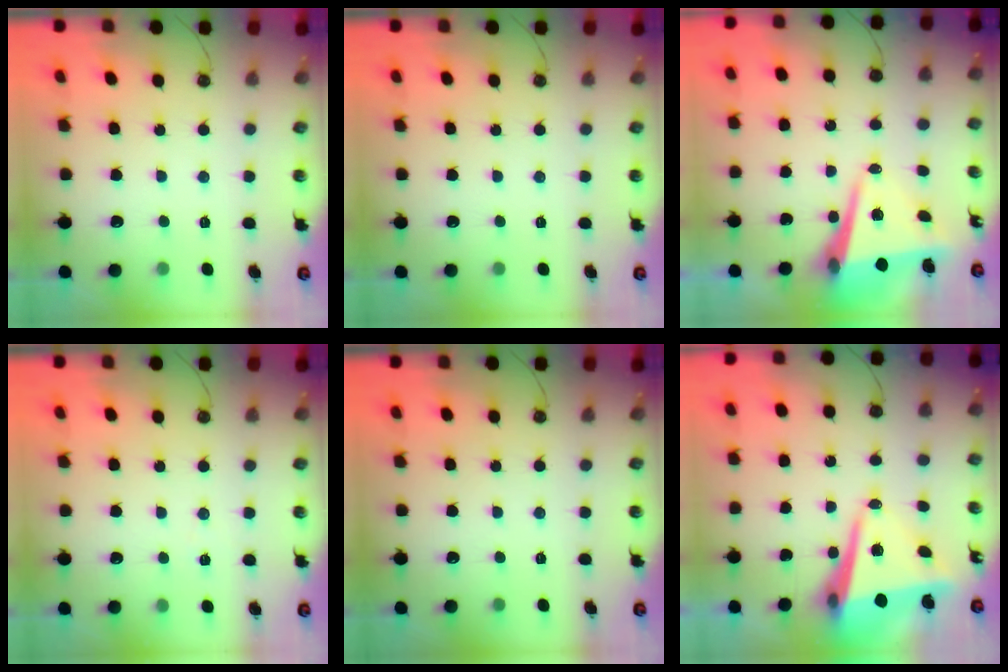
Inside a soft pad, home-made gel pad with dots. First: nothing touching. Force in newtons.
{"total": 0.0}
{"total": 9.2, "press": 9.1, "slide": 1.3}
{"total": 5.1, "press": 2.5, "slide": 4.4}
{"total": 0.0}
{"total": 10.7, "press": 10.7, "slide": 0.9}